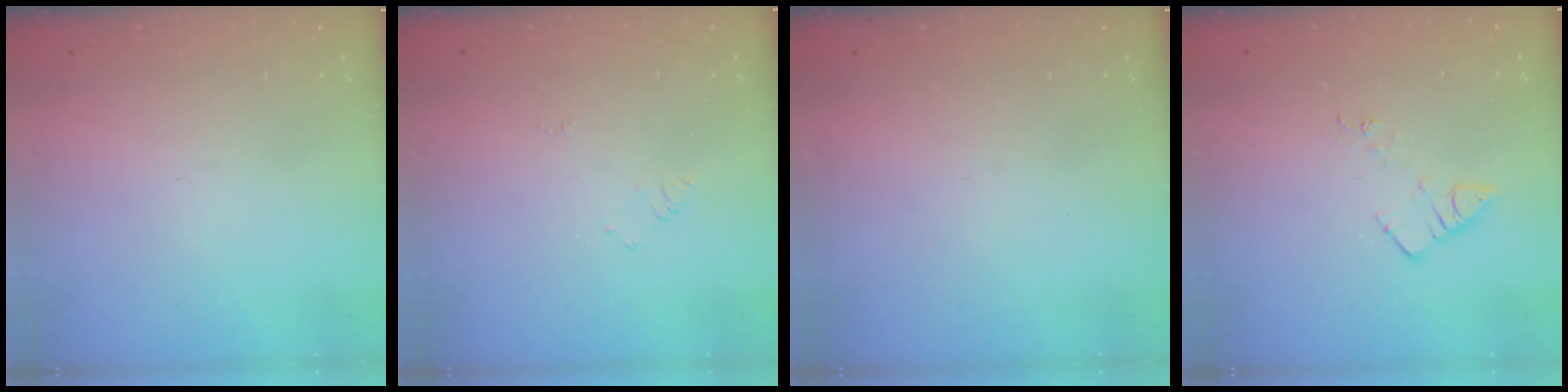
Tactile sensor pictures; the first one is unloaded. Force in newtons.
{"total": 4.7, "press": 4.7, "slide": 0.6}
{"total": 0.0}
{"total": 5.2, "press": 5.2, "slide": 0.7}